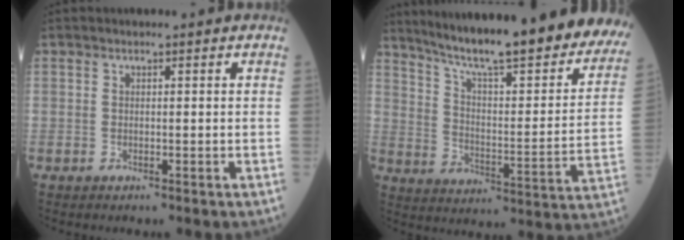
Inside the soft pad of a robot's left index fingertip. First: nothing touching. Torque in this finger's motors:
{"motor_torque": [0.89, -1.25, 0.43, 0.14]}